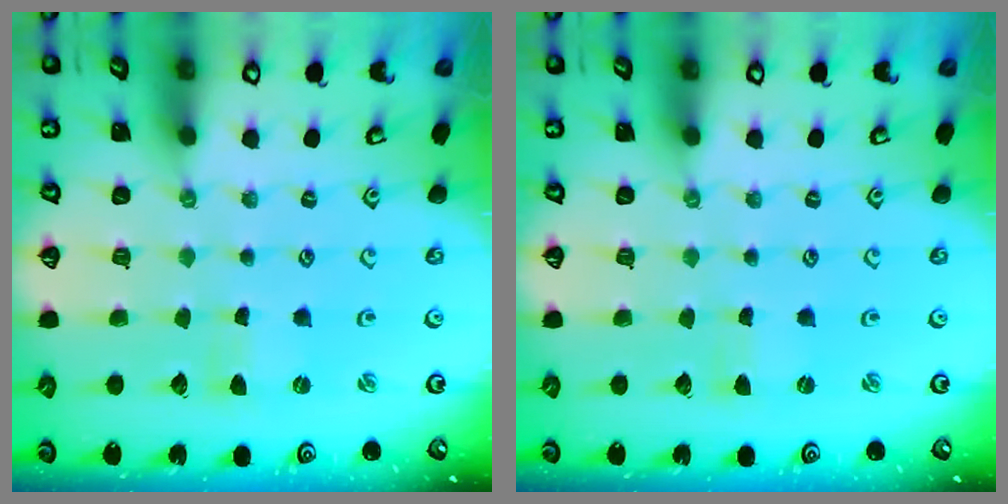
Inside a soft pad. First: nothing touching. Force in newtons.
{"total": 0.0}